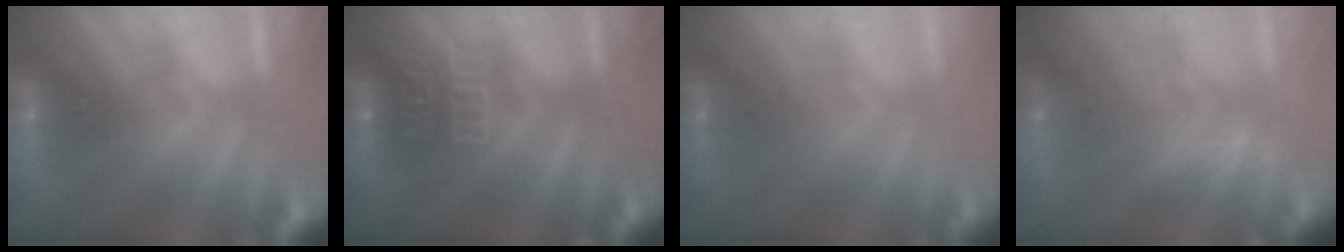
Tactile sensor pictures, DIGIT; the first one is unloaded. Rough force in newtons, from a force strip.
{"total": 3.2}
{"total": 1.6}
{"total": 2.8}